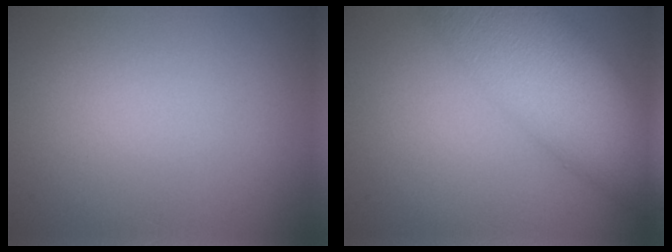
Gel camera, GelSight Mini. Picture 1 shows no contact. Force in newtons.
{"total": 13.2, "press": 13.2, "slide": 0.8}